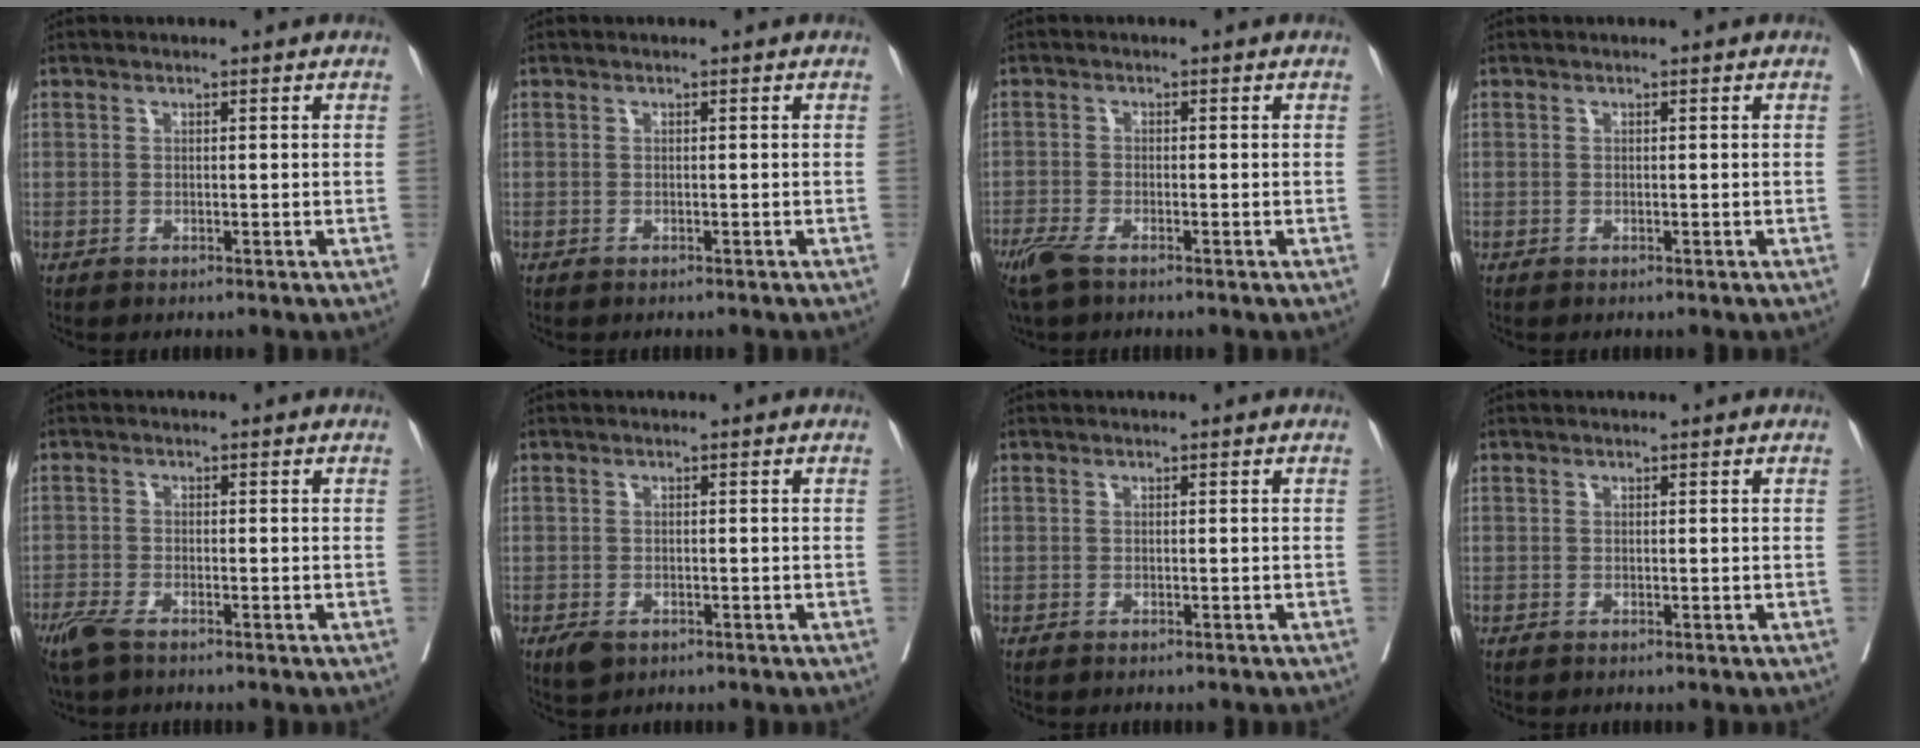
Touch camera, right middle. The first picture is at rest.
{"total": 1.7, "force": [-1.5, 0.1, 0.6], "torque": [-0.009, 0.000, -0.020]}
{"total": 5.1, "force": [-3.6, 1.3, 3.3], "torque": [-0.069, -0.014, -0.069]}
{"total": 0.0}
{"total": 5.1, "force": [-3.7, 1.5, 3.1], "torque": [-0.066, -0.012, -0.069]}
{"total": 2.3, "force": [-1.3, 1.3, 1.4], "torque": [-0.026, -0.003, -0.014]}
{"total": 1.1, "force": [-1.1, 0.1, 0.4], "torque": [-0.004, 0.000, -0.016]}
{"total": 0.0}